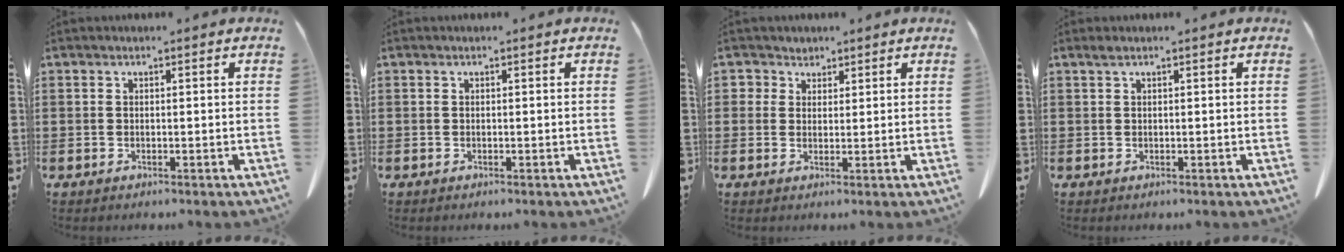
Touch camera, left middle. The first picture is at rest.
{"total": 0.0}
{"total": 2.9, "force": [2.0, 2.1, 0.3], "torque": [-0.010, 0.007, 0.035]}
{"total": 0.6, "force": [0.4, 0.0, 0.5], "torque": [-0.011, 0.001, 0.007]}